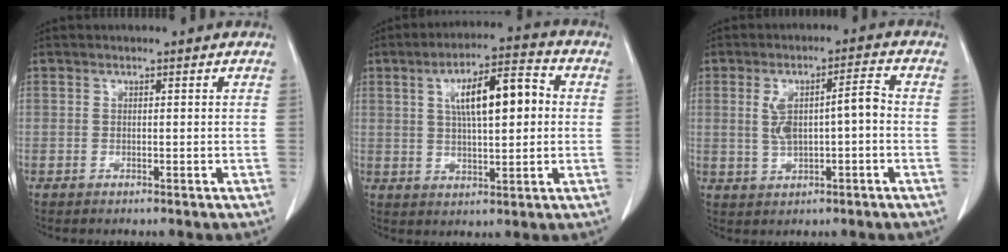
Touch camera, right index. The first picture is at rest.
{"total": 10.8, "force": [2.1, 3.0, 10.2], "torque": [-0.170, 0.025, 0.033]}
{"total": 7.1, "force": [-0.1, 1.9, 6.8], "torque": [-0.129, 0.023, 0.006]}